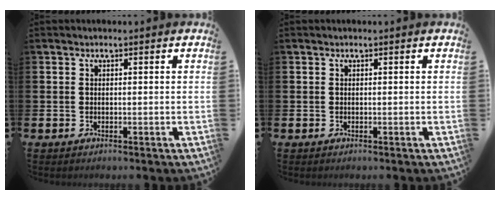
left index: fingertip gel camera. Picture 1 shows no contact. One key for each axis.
{"total": 0.0}